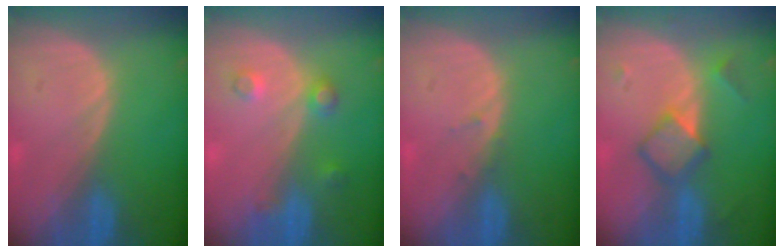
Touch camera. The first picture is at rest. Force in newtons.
{"total": 3.5, "press": 3.3, "slide": 1.2}
{"total": 0.9, "press": 0.6, "slide": 0.6}
{"total": 5.2, "press": 5.2, "slide": 0.1}